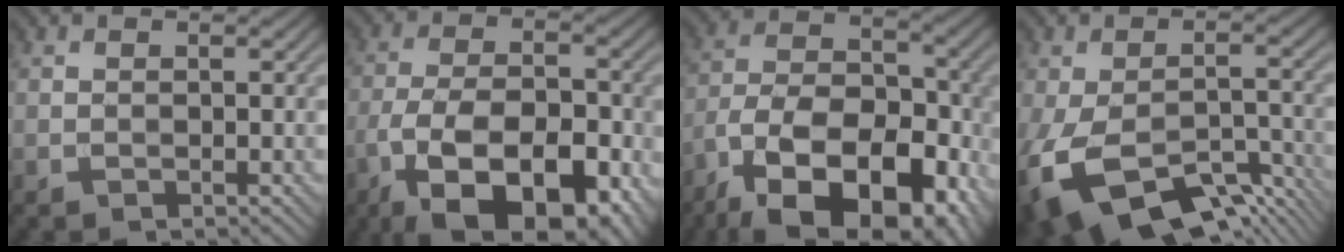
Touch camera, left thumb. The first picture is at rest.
{"total": 16.1, "force": [-8.5, 7.6, 11.4], "torque": [-0.197, -0.024, -0.133]}
{"total": 18.5, "force": [-11.2, 9.7, 11.1], "torque": [-0.193, -0.027, -0.180]}
{"total": 12.5, "force": [-7.2, 6.0, 8.3], "torque": [-0.169, -0.037, -0.111]}